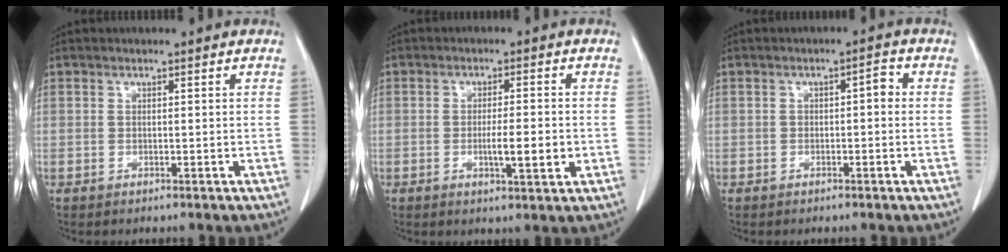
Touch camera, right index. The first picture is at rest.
{"total": 5.1, "force": [-1.0, 0.7, 5.0], "torque": [-0.083, -0.003, -0.011]}
{"total": 2.1, "force": [-0.1, 0.9, 1.9], "torque": [-0.022, 0.014, -0.001]}